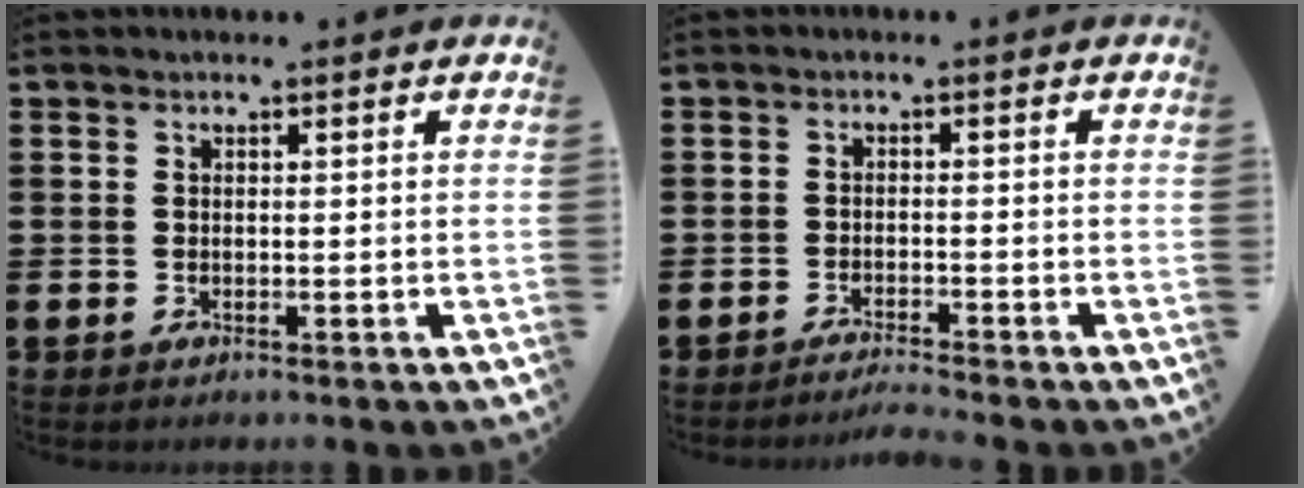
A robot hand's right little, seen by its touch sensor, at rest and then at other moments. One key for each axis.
{"total": 1.7, "fx": -1.7, "fy": -0.2, "fz": 0.4, "tx": -0.007, "ty": 0.002, "tz": -0.033}